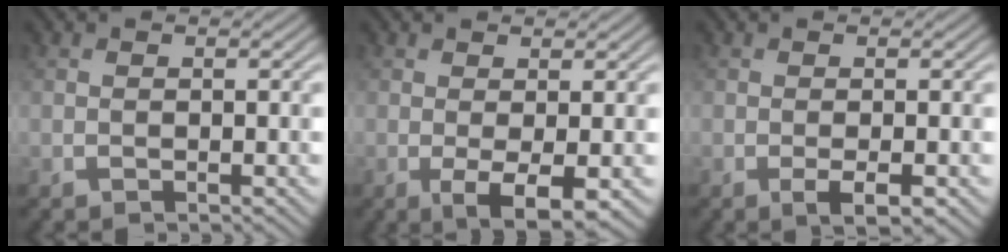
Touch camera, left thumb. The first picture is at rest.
{"total": 3.9, "force": [-0.7, 0.9, 3.7], "torque": [-0.071, -0.006, -0.011]}
{"total": 2.2, "force": [-0.8, 0.4, 2.0], "torque": [-0.037, -0.001, -0.016]}